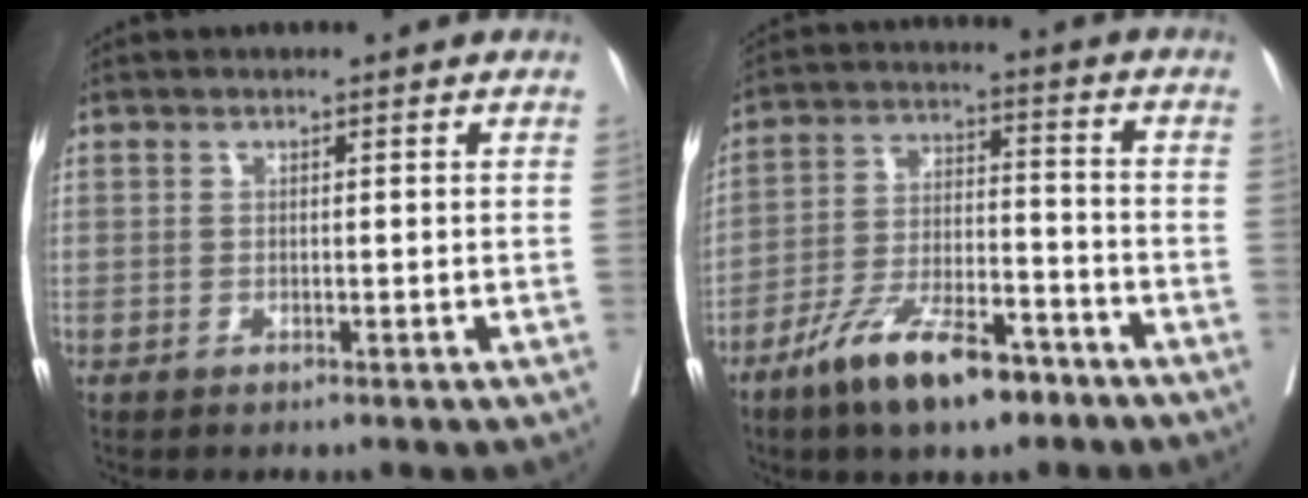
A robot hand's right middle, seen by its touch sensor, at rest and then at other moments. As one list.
[{"total": 11.9, "force": [-8.0, 3.7, 8.0], "torque": [-0.148, -0.004, -0.145]}]